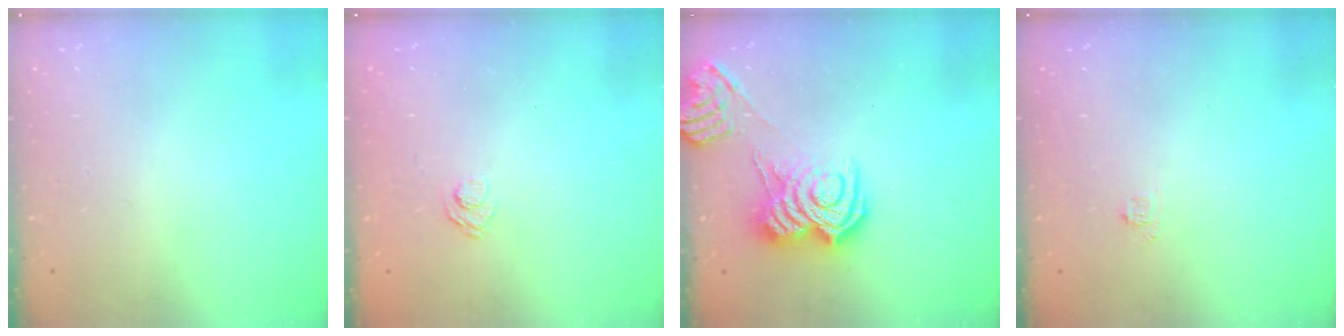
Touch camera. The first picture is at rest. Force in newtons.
{"total": 3.7, "press": 3.4, "slide": 1.3}
{"total": 10.6, "press": 10.5, "slide": 1.3}
{"total": 2.2, "press": 2.1, "slide": 0.9}